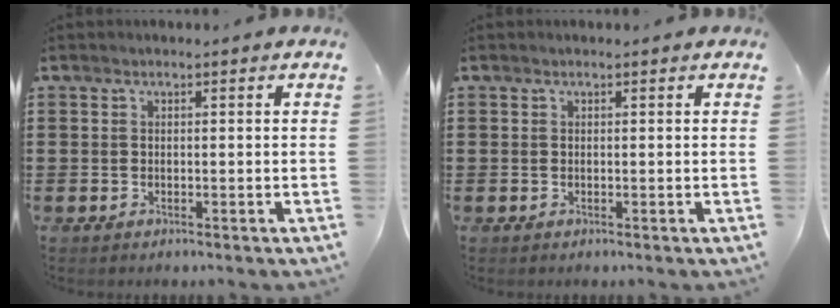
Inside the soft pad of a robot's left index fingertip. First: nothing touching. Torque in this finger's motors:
{"motor_torque": [0.99, -1.14, 0.09, 0.02]}